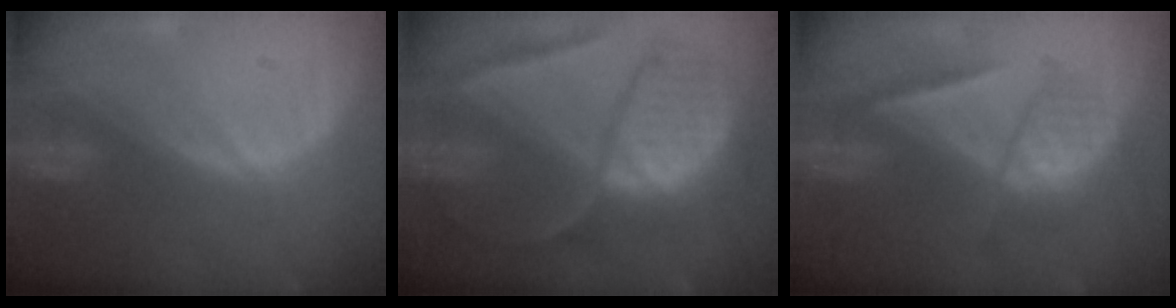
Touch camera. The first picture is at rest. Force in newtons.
{"total": 10.8, "press": 10.7, "slide": 1.0}
{"total": 6.9, "press": 5.9, "slide": 3.6}